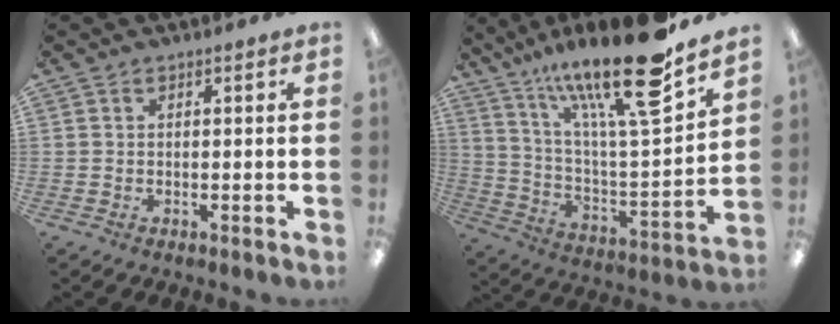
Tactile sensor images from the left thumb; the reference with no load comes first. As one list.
[{"total": 24.7, "force": [17.8, 4.9, 16.3], "torque": [-0.268, -0.112, 0.285]}]